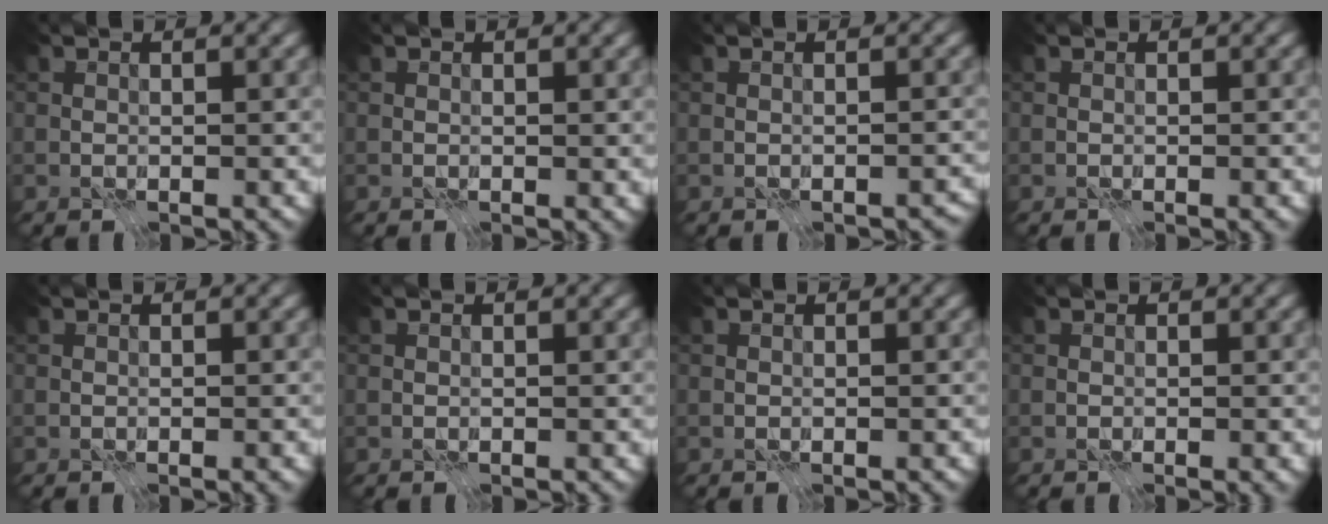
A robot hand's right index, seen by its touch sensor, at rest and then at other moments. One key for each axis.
{"total": 0.0}
{"total": 0.8, "fx": -0.6, "fy": 0.4, "fz": 0.3, "tx": 0.000, "ty": -0.008, "tz": -0.004}
{"total": 0.0}
{"total": 0.0}
{"total": 0.0}
{"total": 0.0}
{"total": 0.0}